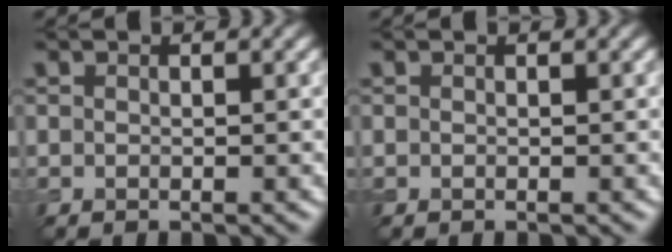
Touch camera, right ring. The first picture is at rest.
{"total": 0.0}